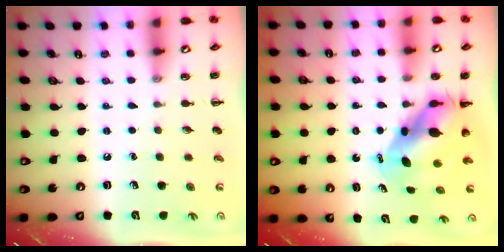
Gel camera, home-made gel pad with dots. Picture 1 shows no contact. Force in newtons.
{"total": 7.3, "press": 7.0, "slide": 1.9}